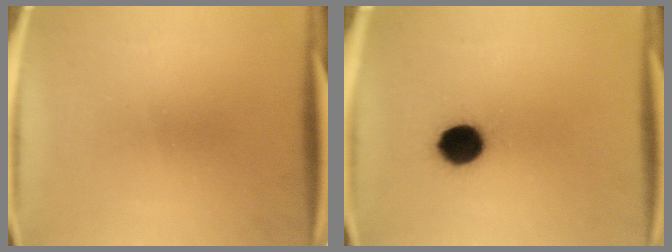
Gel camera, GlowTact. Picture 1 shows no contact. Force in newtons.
{"total": 9.1}